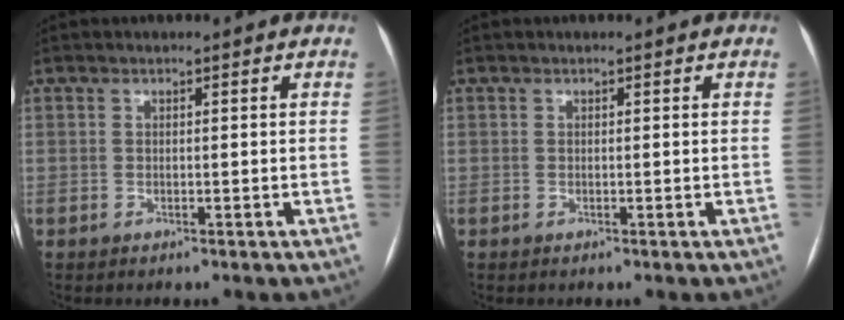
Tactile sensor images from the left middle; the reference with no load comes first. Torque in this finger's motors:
{"motor_torque": [-0.01, 0.04, 0.05, 0.00]}